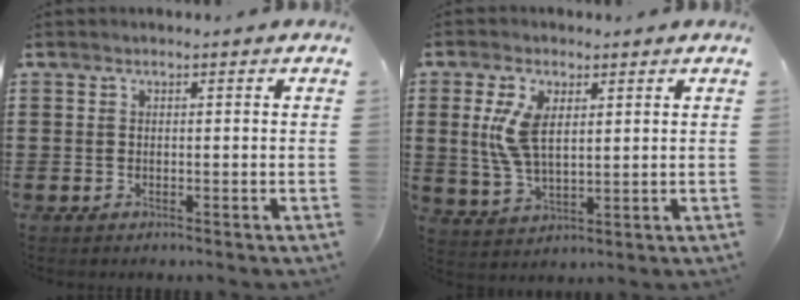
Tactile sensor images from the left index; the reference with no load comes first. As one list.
[{"total": 7.3, "force": [2.1, 3.7, 5.9], "torque": [-0.137, 0.005, 0.034]}]